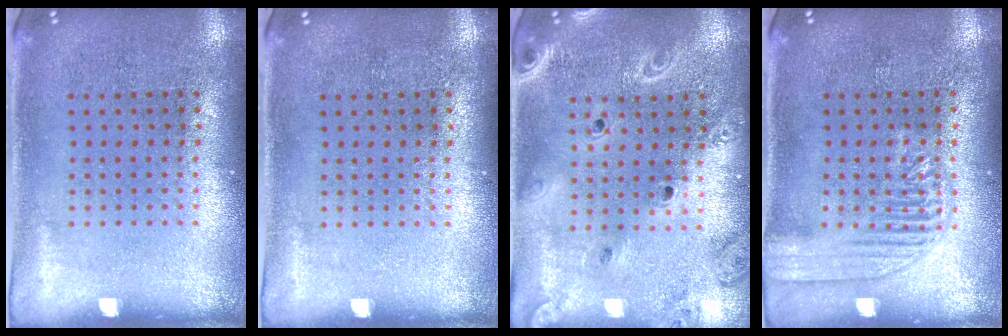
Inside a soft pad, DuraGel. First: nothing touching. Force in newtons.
{"total": 0.0}
{"total": 2.0, "press": 1.9, "slide": 0.7}
{"total": 2.4, "press": 2.4, "slide": 0.3}